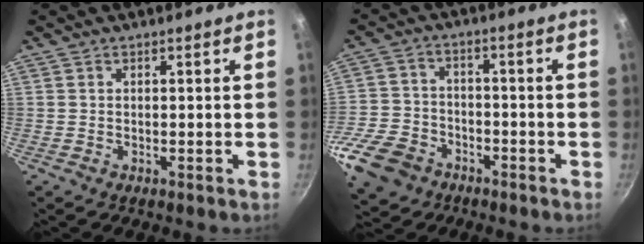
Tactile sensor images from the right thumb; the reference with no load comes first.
{"total": 14.1, "force": [-7.1, 10.3, 6.6], "torque": [-0.141, 0.036, -0.134]}